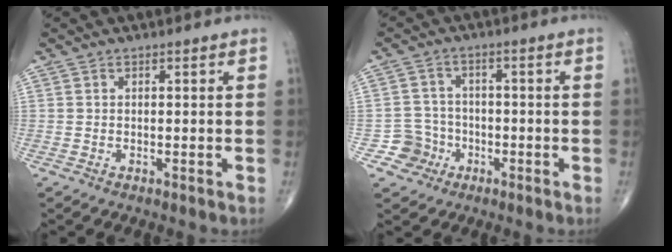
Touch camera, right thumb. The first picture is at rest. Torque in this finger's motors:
{"motor_torque": [0.19, 0.10, 0.18, -0.11, -0.03]}